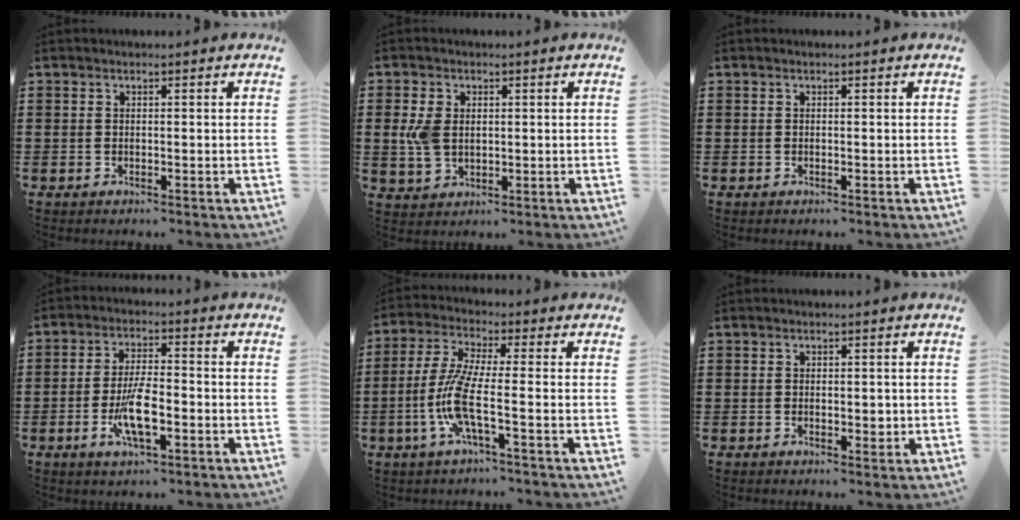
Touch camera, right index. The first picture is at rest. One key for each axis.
{"total": 4.7, "fx": 0.5, "fy": 3.2, "fz": 3.5, "tx": -0.096, "ty": 0.004, "tz": 0.001}
{"total": 0.0}
{"total": 8.0, "fx": -2.6, "fy": 2.6, "fz": 7.1, "tx": -0.150, "ty": -0.010, "tz": -0.051}
{"total": 8.7, "fx": -2.6, "fy": 1.7, "fz": 8.1, "tx": -0.192, "ty": -0.018, "tz": -0.058}
{"total": 2.4, "fx": -0.3, "fy": 1.1, "fz": 2.1, "tx": -0.030, "ty": 0.000, "tz": -0.007}